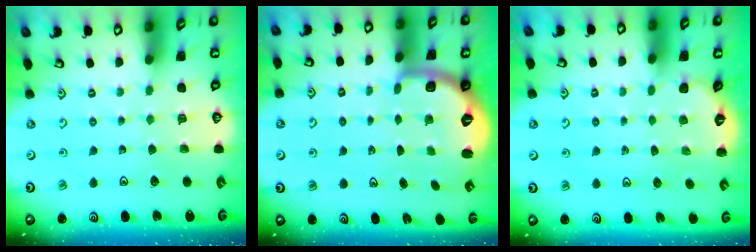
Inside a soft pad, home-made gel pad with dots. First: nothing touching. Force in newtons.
{"total": 2.5, "press": 1.9, "slide": 1.6}
{"total": 1.5, "press": 1.0, "slide": 1.1}